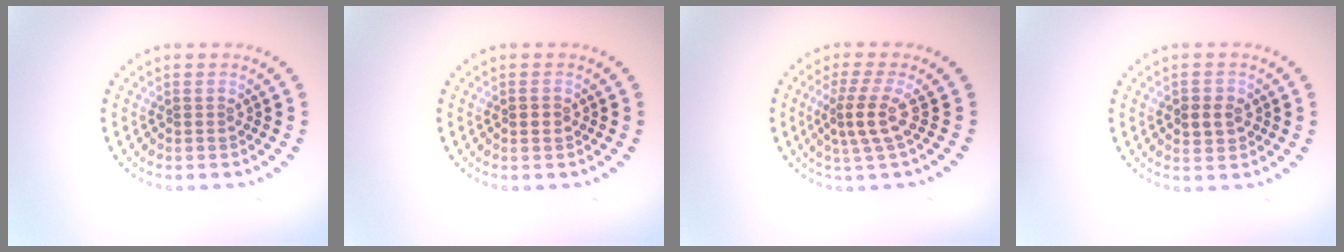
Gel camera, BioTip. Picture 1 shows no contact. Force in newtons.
{"total": 1.2, "press": 1.2, "slide": 0.0}
{"total": 3.0, "press": 2.2, "slide": 2.1}
{"total": 2.4, "press": 2.4, "slide": 0.4}